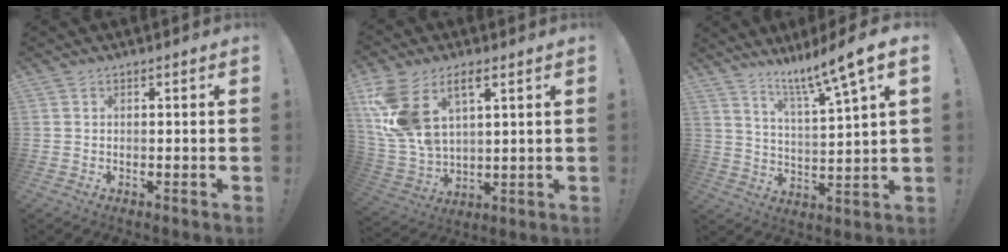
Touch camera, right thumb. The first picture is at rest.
{"total": 13.9, "force": [6.7, 8.0, 9.2], "torque": [-0.204, -0.030, 0.127]}
{"total": 11.6, "force": [8.5, -0.3, 7.8], "torque": [-0.140, -0.062, 0.131]}